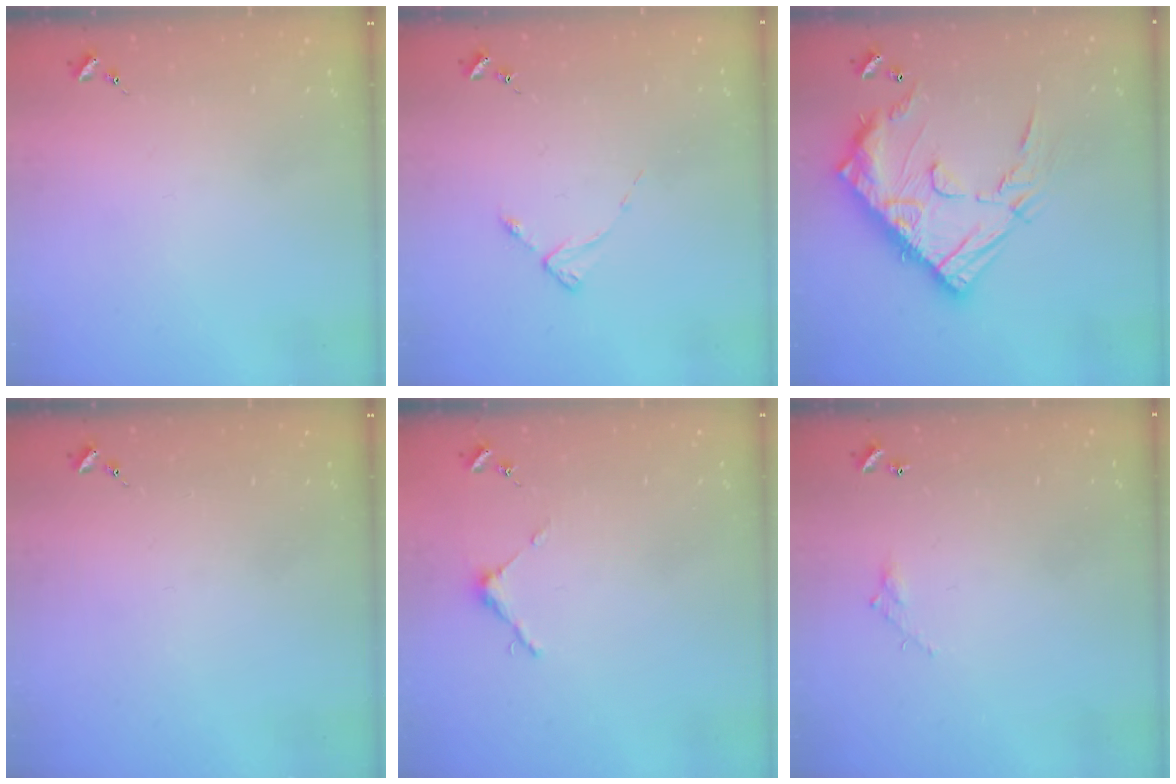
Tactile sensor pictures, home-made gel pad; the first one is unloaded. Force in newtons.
{"total": 2.9, "press": 2.8, "slide": 0.4}
{"total": 21.0, "press": 21.0, "slide": 1.6}
{"total": 0.0}
{"total": 3.7, "press": 3.7, "slide": 0.3}
{"total": 3.8, "press": 3.8, "slide": 0.2}